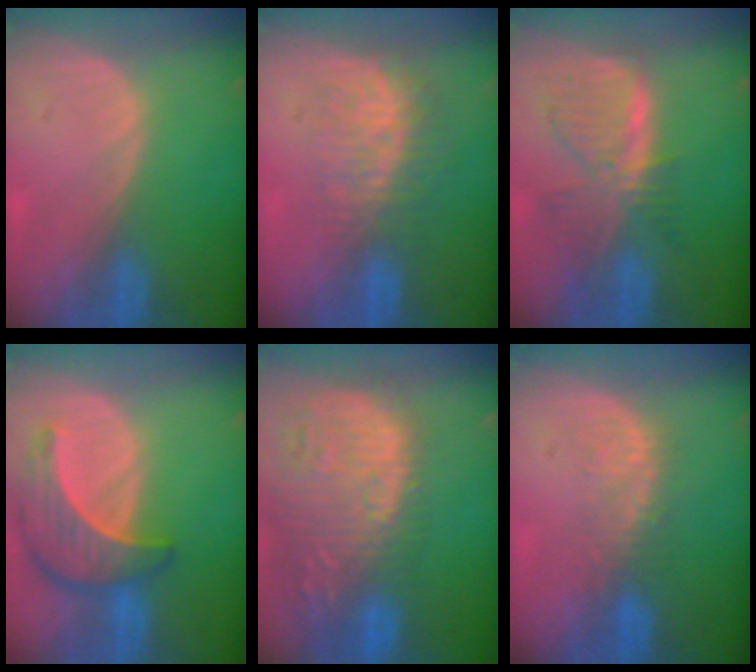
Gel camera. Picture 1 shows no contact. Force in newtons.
{"total": 8.7, "press": 7.3, "slide": 4.6}
{"total": 7.7, "press": 6.9, "slide": 3.4}
{"total": 8.9, "press": 8.0, "slide": 3.7}
{"total": 16.0, "press": 13.2, "slide": 9.0}
{"total": 4.3, "press": 4.0, "slide": 1.6}